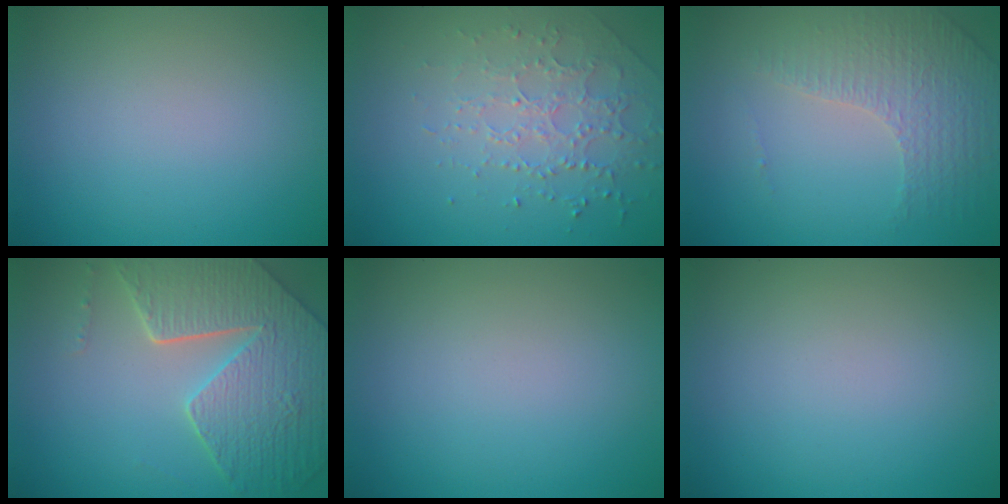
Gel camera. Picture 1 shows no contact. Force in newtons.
{"total": 2.1, "press": 1.9, "slide": 0.9}
{"total": 4.3, "press": 3.0, "slide": 3.1}
{"total": 8.0, "press": 5.8, "slide": 5.5}
{"total": 0.0}
{"total": 0.0}